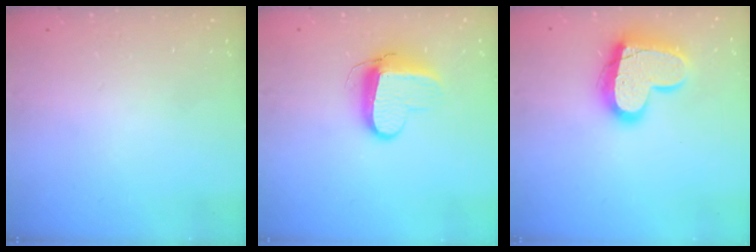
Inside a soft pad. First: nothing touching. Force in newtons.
{"total": 9.6, "press": 9.6, "slide": 0.9}
{"total": 17.6, "press": 17.6, "slide": 1.2}